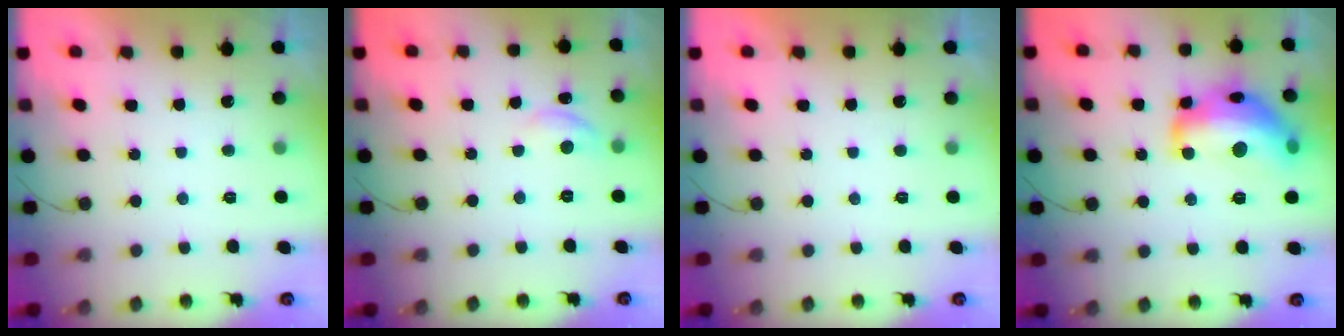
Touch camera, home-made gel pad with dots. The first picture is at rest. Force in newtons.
{"total": 6.6, "press": 6.5, "slide": 0.7}
{"total": 0.0}
{"total": 19.0, "press": 18.9, "slide": 1.1}